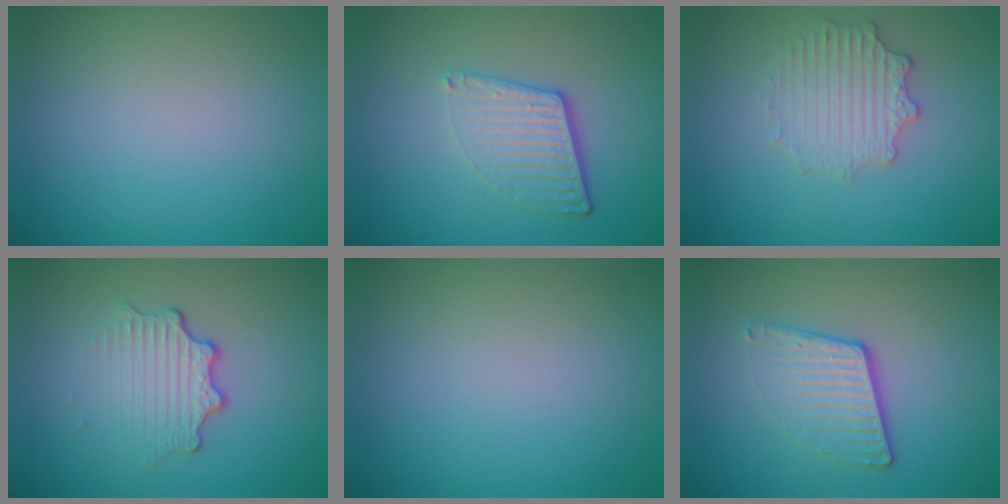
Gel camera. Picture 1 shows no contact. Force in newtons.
{"total": 4.3, "press": 2.8, "slide": 3.3}
{"total": 2.6, "press": 2.5, "slide": 0.9}
{"total": 3.4, "press": 2.6, "slide": 2.3}
{"total": 0.0}
{"total": 4.0, "press": 2.7, "slide": 2.9}